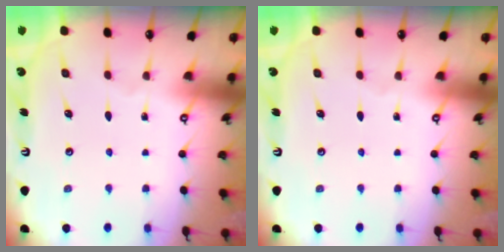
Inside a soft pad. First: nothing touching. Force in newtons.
{"total": 0.0}